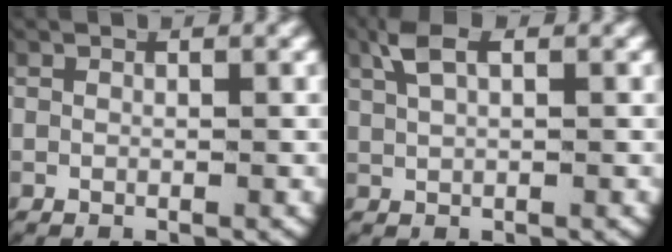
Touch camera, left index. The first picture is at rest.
{"total": 2.6, "force": [1.5, 0.8, 1.9], "torque": [-0.051, 0.007, 0.030]}